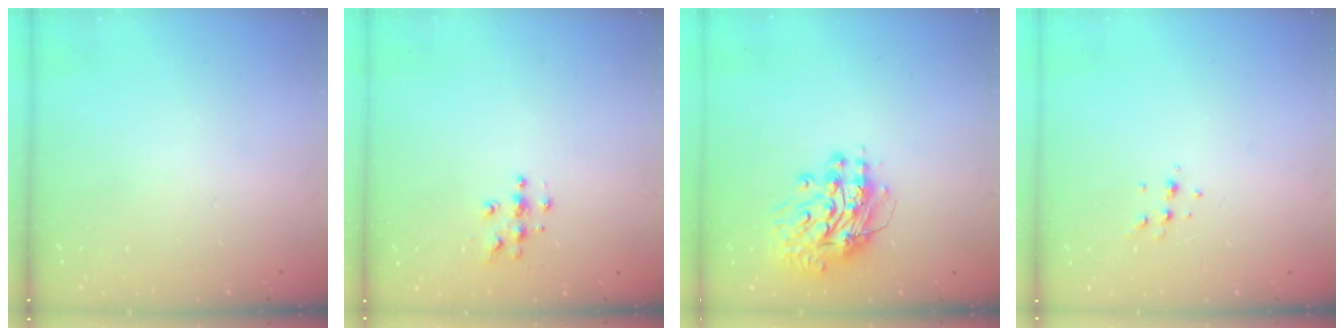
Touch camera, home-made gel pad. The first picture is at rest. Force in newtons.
{"total": 4.3, "press": 4.3, "slide": 0.4}
{"total": 12.5, "press": 12.4, "slide": 1.2}
{"total": 4.3, "press": 4.2, "slide": 0.9}